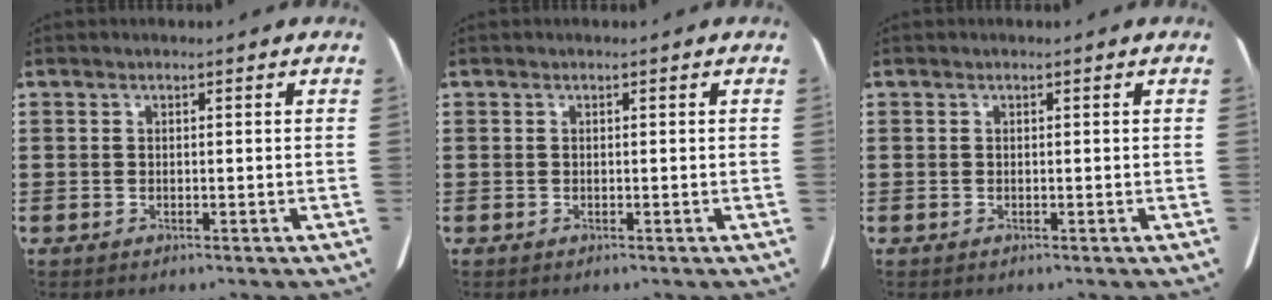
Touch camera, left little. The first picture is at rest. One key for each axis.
{"total": 0.0}
{"total": 0.0}